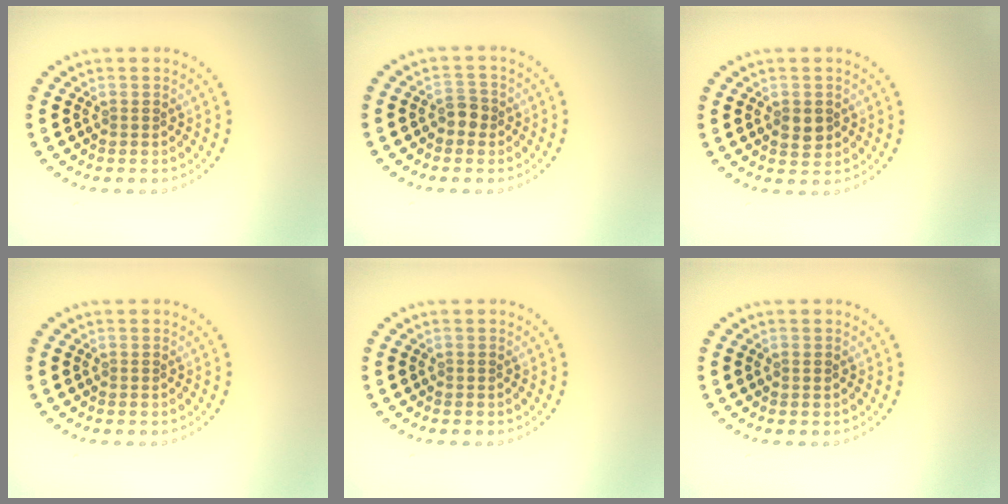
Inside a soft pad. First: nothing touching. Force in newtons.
{"total": 1.5, "press": 1.4, "slide": 0.5}
{"total": 1.9, "press": 1.8, "slide": 0.2}
{"total": 0.0}
{"total": 0.0}
{"total": 0.6, "press": 0.6, "slide": 0.1}